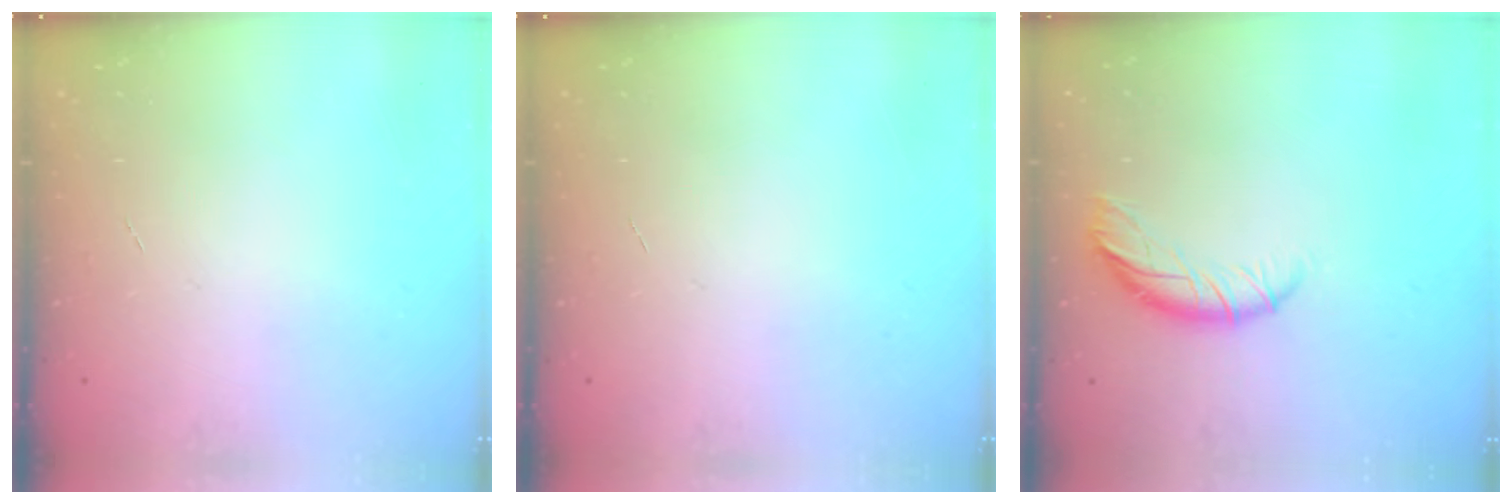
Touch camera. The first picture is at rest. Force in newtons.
{"total": 0.0}
{"total": 9.5, "press": 9.5, "slide": 0.3}